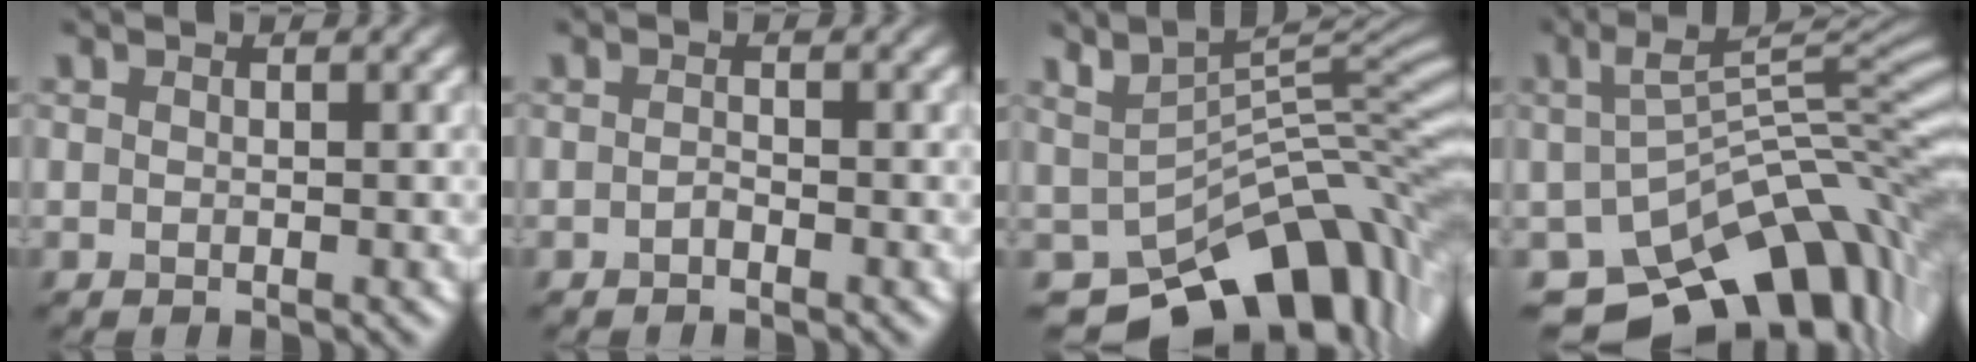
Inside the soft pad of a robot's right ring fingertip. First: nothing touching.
{"total": 0.6, "force": [-0.4, 0.2, 0.4], "torque": [-0.008, 0.002, -0.009]}
{"total": 10.6, "force": [-5.0, 5.4, 7.6], "torque": [-0.114, -0.003, -0.074]}
{"total": 12.3, "force": [-6.2, 6.1, 8.7], "torque": [-0.146, -0.005, -0.090]}